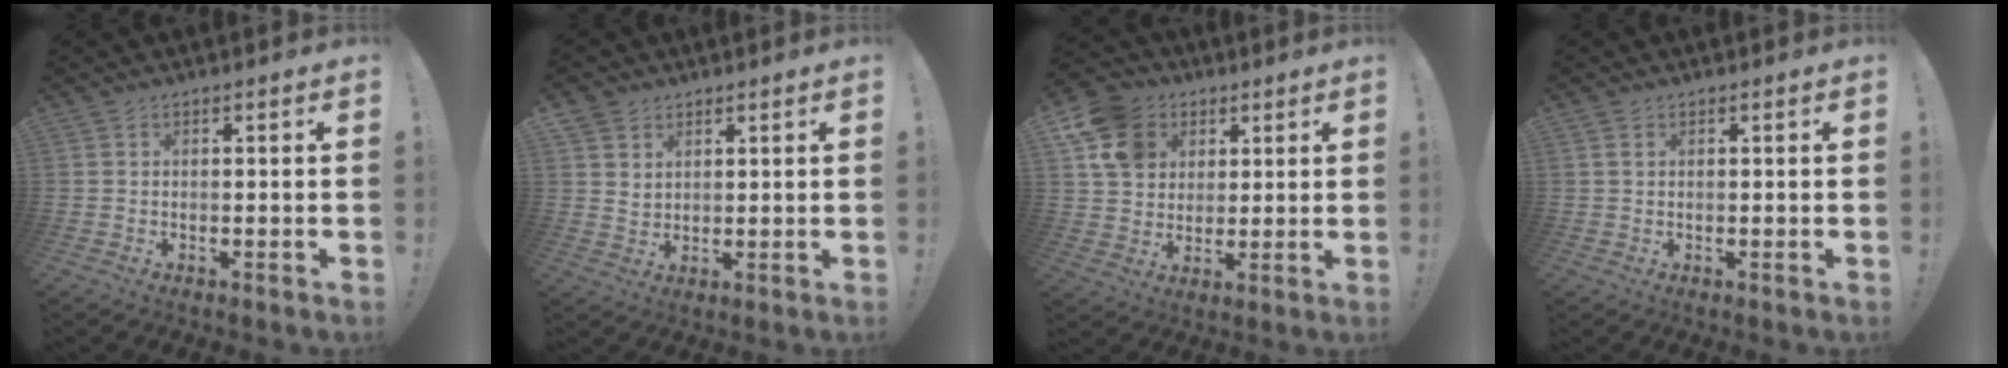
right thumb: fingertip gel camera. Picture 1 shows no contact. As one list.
[{"total": 4.1, "force": [2.9, 2.9, 0.7], "torque": [-0.017, -0.014, 0.057]}, {"total": 13.5, "force": [5.2, 11.0, 5.8], "torque": [-0.089, -0.017, 0.107]}, {"total": 1.2, "force": [0.6, 0.5, 0.9], "torque": [-0.014, 0.001, 0.009]}]